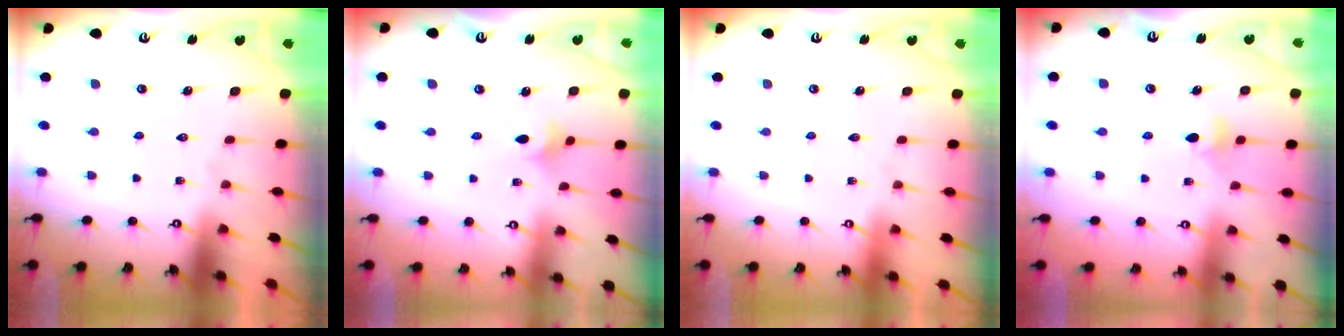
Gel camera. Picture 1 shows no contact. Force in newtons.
{"total": 2.5, "press": 2.4, "slide": 0.6}
{"total": 0.0}
{"total": 6.0, "press": 5.9, "slide": 0.8}